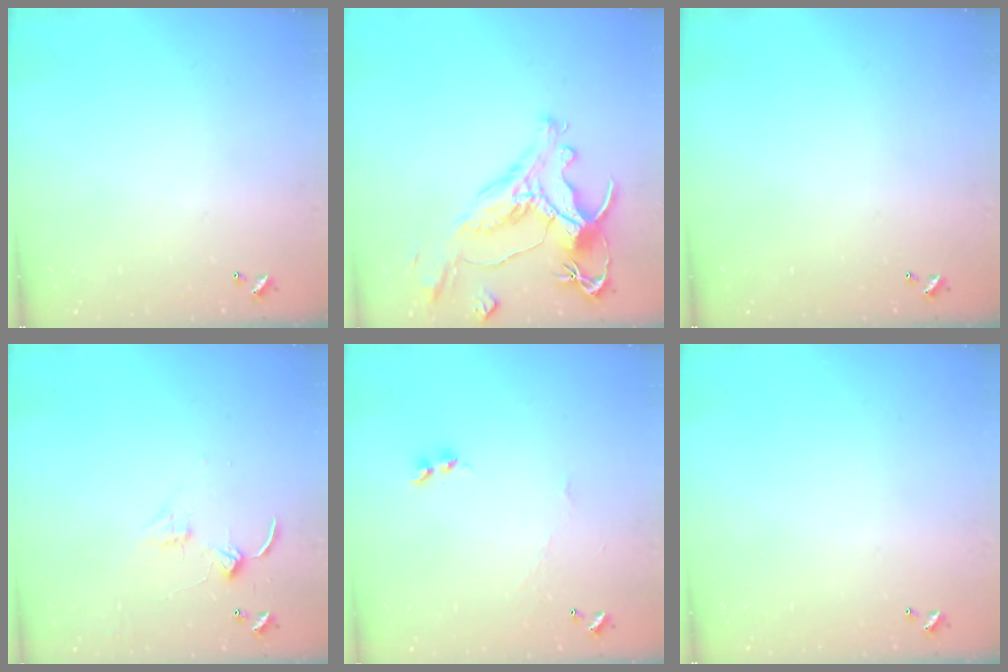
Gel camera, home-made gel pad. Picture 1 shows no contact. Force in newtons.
{"total": 1.6, "press": 1.0, "slide": 1.3}
{"total": 0.0}
{"total": 2.4, "press": 2.3, "slide": 0.4}
{"total": 3.6, "press": 3.6, "slide": 0.5}
{"total": 0.0}